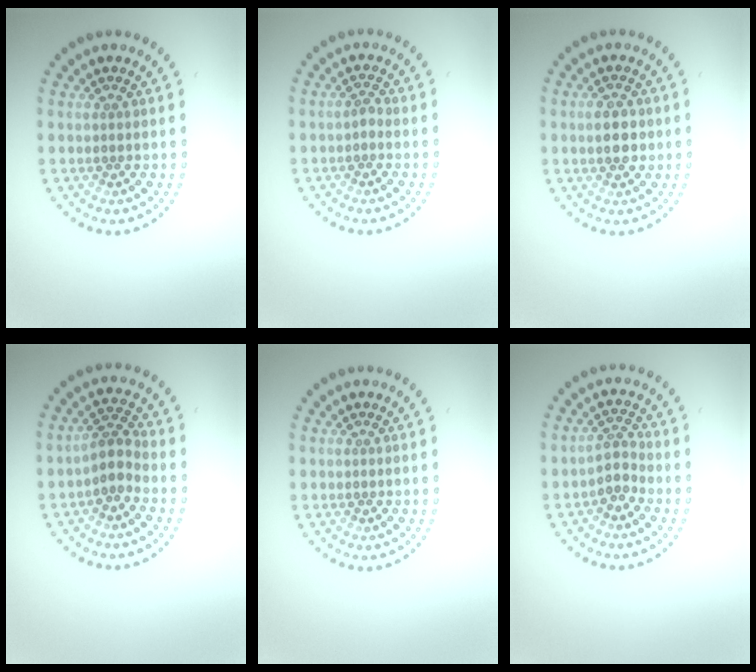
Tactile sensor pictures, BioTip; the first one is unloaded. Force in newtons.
{"total": 0.8, "press": 0.6, "slide": 0.5}
{"total": 2.9, "press": 2.9, "slide": 0.1}
{"total": 2.3, "press": 1.9, "slide": 1.3}
{"total": 0.0}
{"total": 2.0, "press": 1.5, "slide": 1.3}